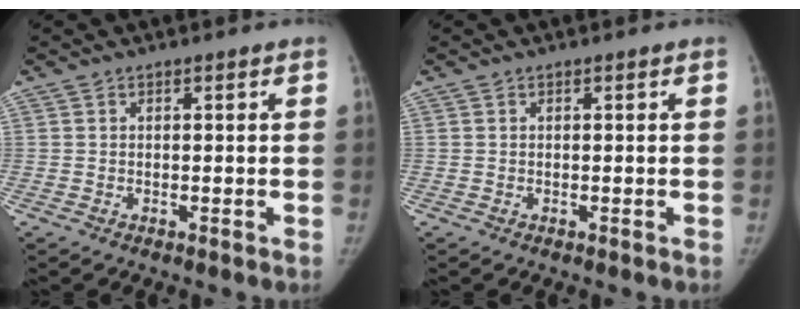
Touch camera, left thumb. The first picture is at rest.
{"total": 0.0}